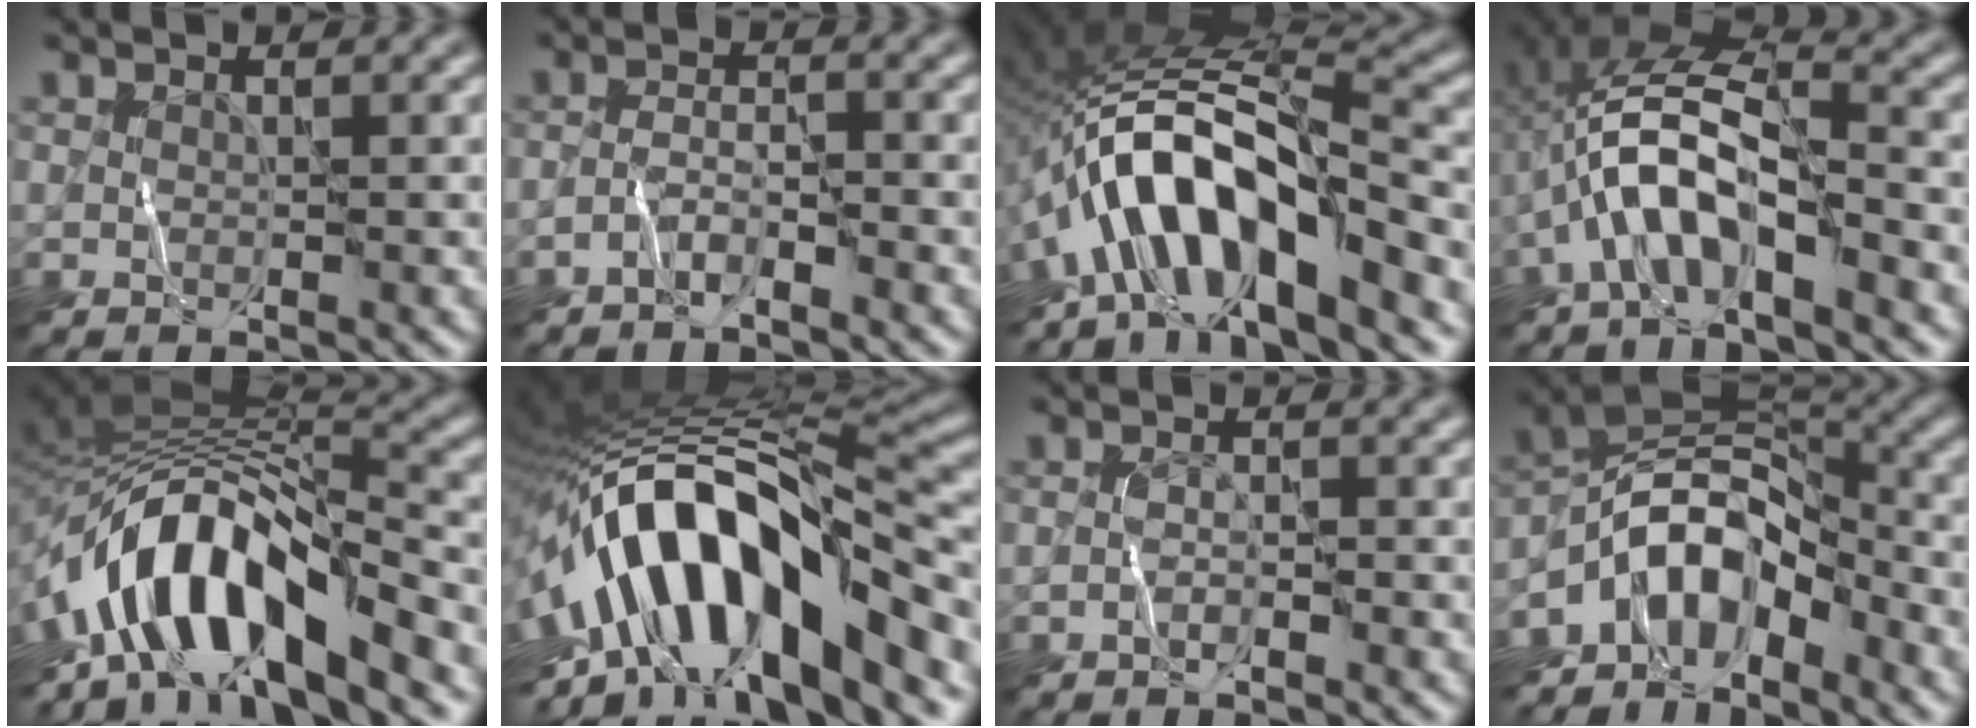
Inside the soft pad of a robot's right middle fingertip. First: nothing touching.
{"total": 1.8, "force": [-1.5, 0.2, 0.9], "torque": [-0.020, 0.007, -0.036]}
{"total": 10.8, "force": [-4.9, 3.7, 8.9], "torque": [-0.136, 0.018, -0.094]}
{"total": 7.9, "force": [-3.3, 2.8, 6.6], "torque": [-0.128, 0.018, -0.069]}
{"total": 10.3, "force": [-5.6, 4.0, 7.7], "torque": [-0.115, 0.014, -0.105]}
{"total": 15.5, "force": [-3.7, 6.1, 13.7], "torque": [-0.211, 0.031, -0.068]}
{"total": 0.7, "force": [-0.6, 0.1, 0.4], "torque": [-0.008, 0.004, -0.014]}
{"total": 7.6, "force": [-4.6, 4.3, 4.4], "torque": [-0.051, 0.010, -0.100]}